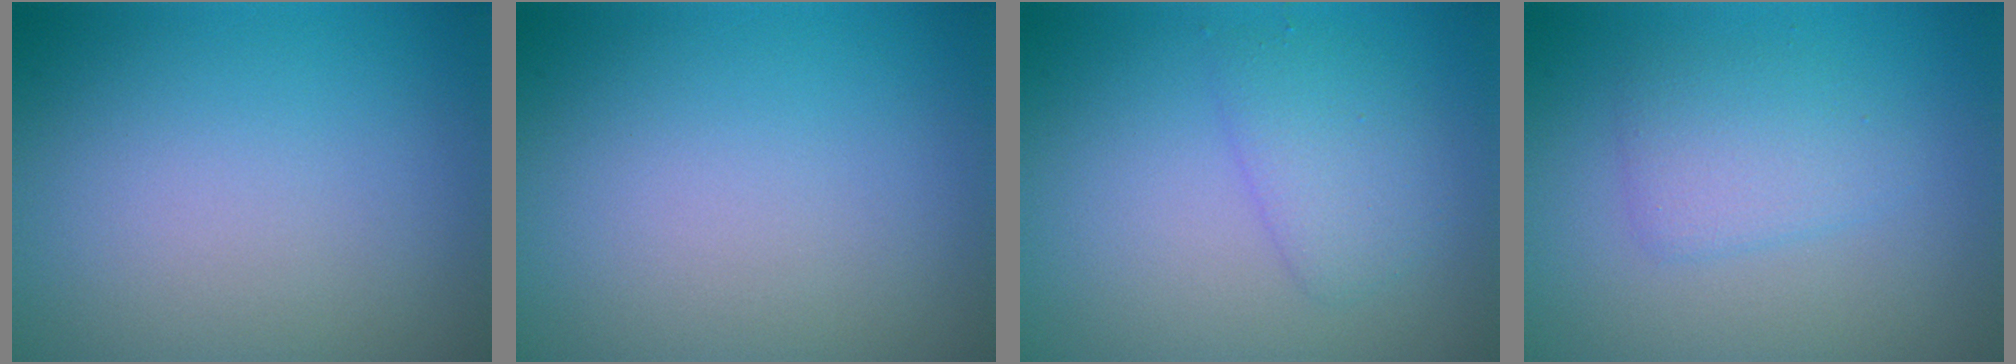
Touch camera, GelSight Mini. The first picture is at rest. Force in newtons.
{"total": 0.0}
{"total": 2.4, "press": 2.4, "slide": 0.1}
{"total": 2.5, "press": 2.5, "slide": 0.1}